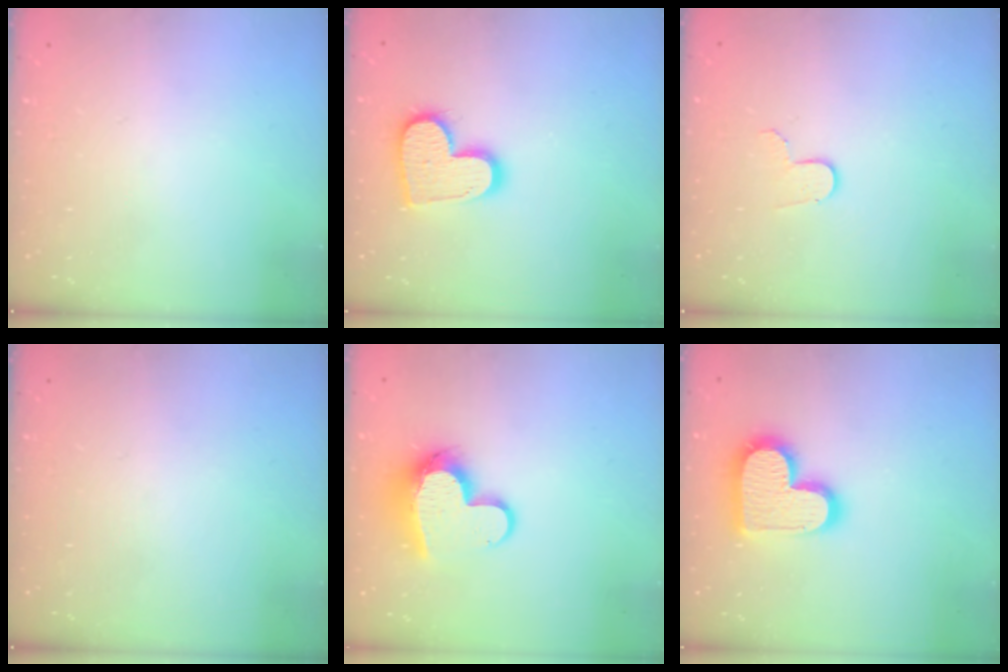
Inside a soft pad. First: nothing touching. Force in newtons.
{"total": 14.8, "press": 14.8, "slide": 1.1}
{"total": 4.1, "press": 4.1, "slide": 0.3}
{"total": 0.0}
{"total": 12.9, "press": 12.8, "slide": 1.3}
{"total": 16.6, "press": 16.6, "slide": 1.1}